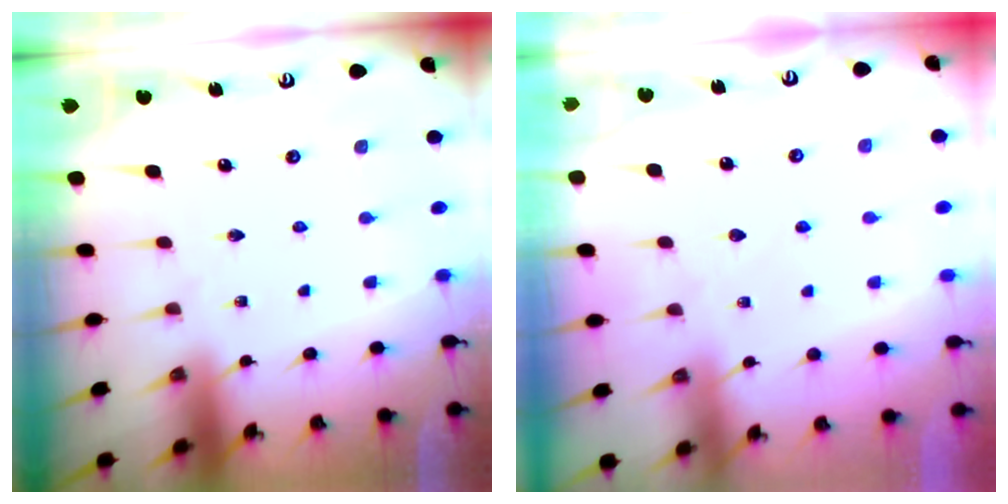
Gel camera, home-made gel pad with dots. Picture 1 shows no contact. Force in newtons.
{"total": 2.4, "press": 2.4, "slide": 0.5}